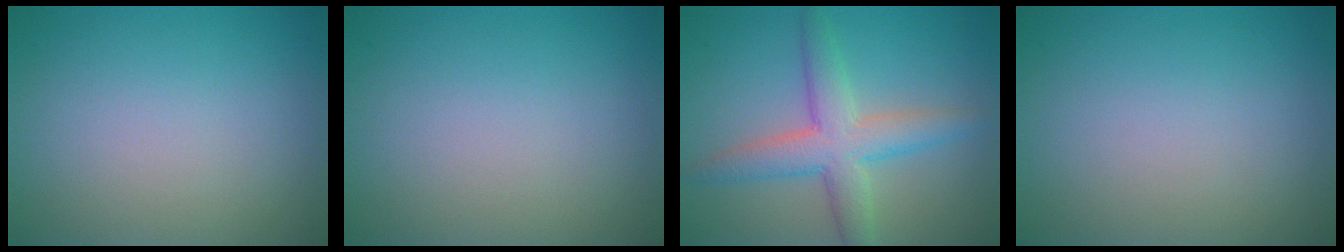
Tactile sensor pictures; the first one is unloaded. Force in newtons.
{"total": 0.0}
{"total": 5.2, "press": 5.2, "slide": 0.3}
{"total": 0.0}